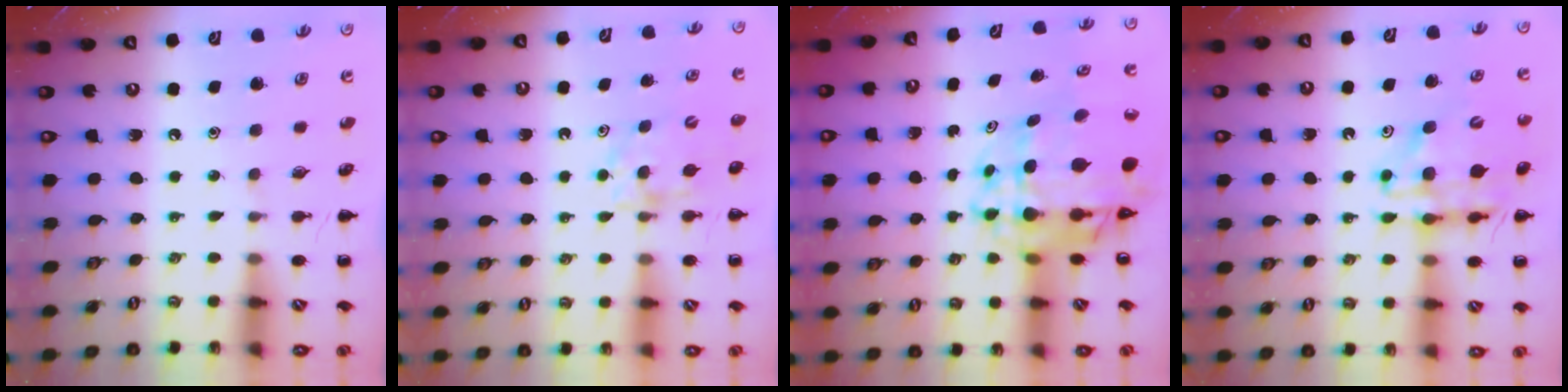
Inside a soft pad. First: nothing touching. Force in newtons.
{"total": 4.5, "press": 4.3, "slide": 1.3}
{"total": 11.8, "press": 11.1, "slide": 3.8}
{"total": 13.9, "press": 13.4, "slide": 3.7}